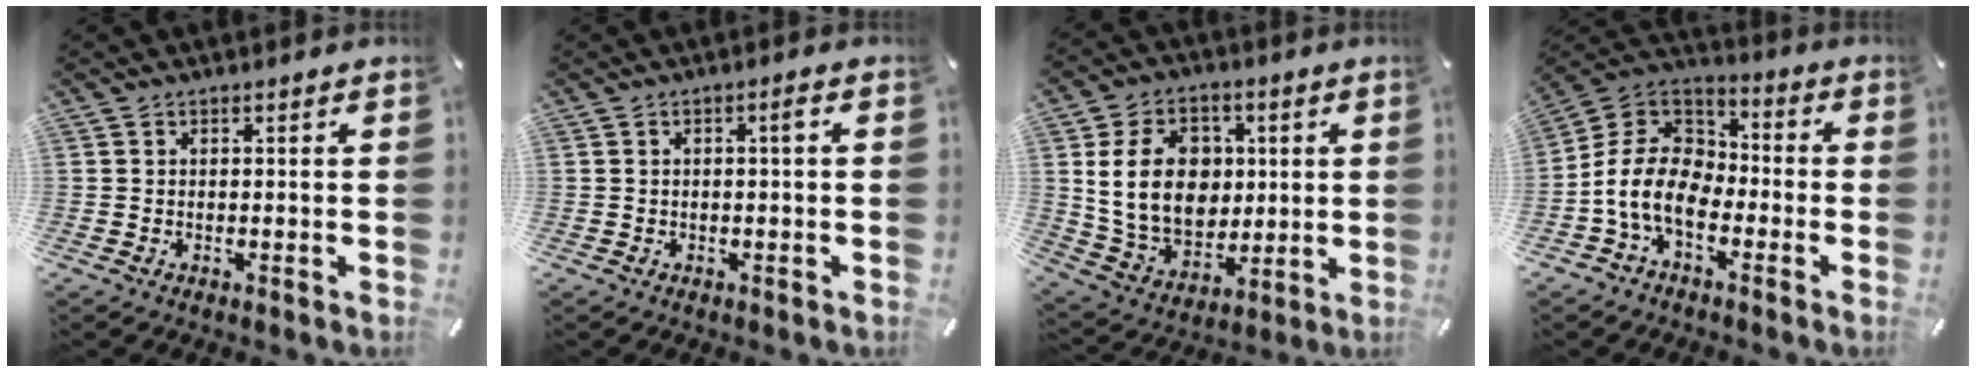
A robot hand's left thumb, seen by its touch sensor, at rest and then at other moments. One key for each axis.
{"total": 1.7, "fx": 0.1, "fy": 0.1, "fz": 1.7, "tx": -0.032, "ty": 0.004, "tz": -0.001}
{"total": 15.8, "fx": 2.4, "fy": 12.5, "fz": 9.3, "tx": -0.185, "ty": 0.008, "tz": 0.046}
{"total": 12.6, "fx": -6.5, "fy": 7.9, "fz": 7.3, "tx": -0.176, "ty": 0.019, "tz": -0.131}